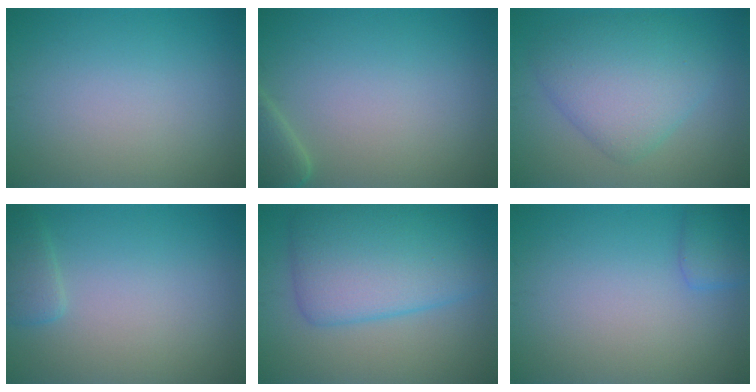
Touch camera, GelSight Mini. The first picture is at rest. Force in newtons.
{"total": 2.4, "press": 2.3, "slide": 0.4}
{"total": 6.0, "press": 6.0, "slide": 0.1}
{"total": 1.6, "press": 1.5, "slide": 0.2}
{"total": 8.1, "press": 8.1, "slide": 0.2}
{"total": 1.7, "press": 1.7, "slide": 0.1}